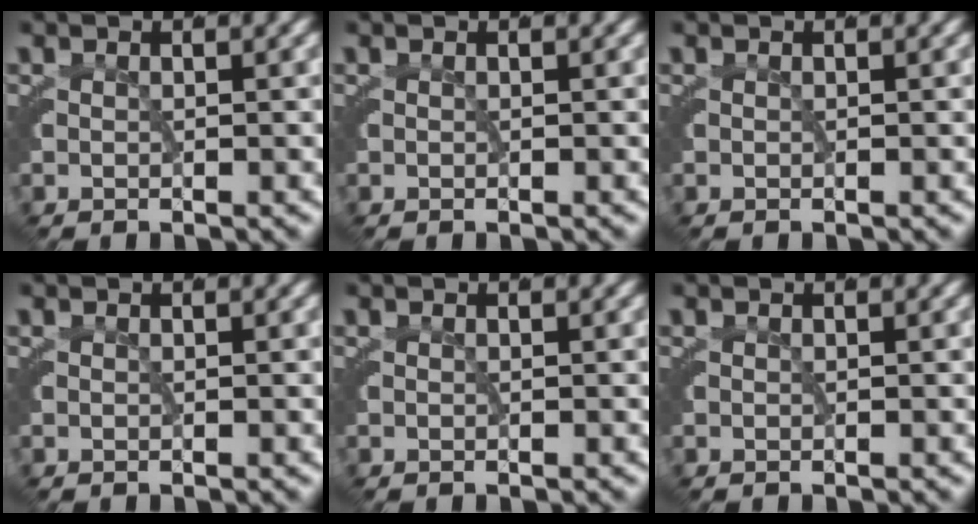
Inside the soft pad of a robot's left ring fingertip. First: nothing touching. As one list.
[{"total": 0.0}, {"total": 0.0}, {"total": 0.0}, {"total": 0.0}, {"total": 0.0}]